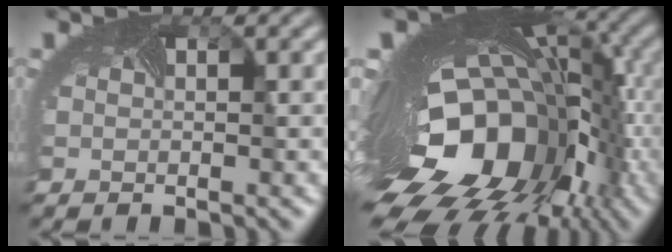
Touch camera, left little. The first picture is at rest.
{"total": 20.3, "force": [-5.3, 12.4, 15.1], "torque": [-0.251, -0.060, -0.066]}